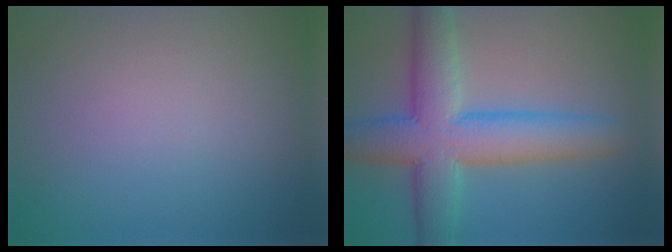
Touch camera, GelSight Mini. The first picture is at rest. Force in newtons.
{"total": 9.0, "press": 9.0, "slide": 0.3}